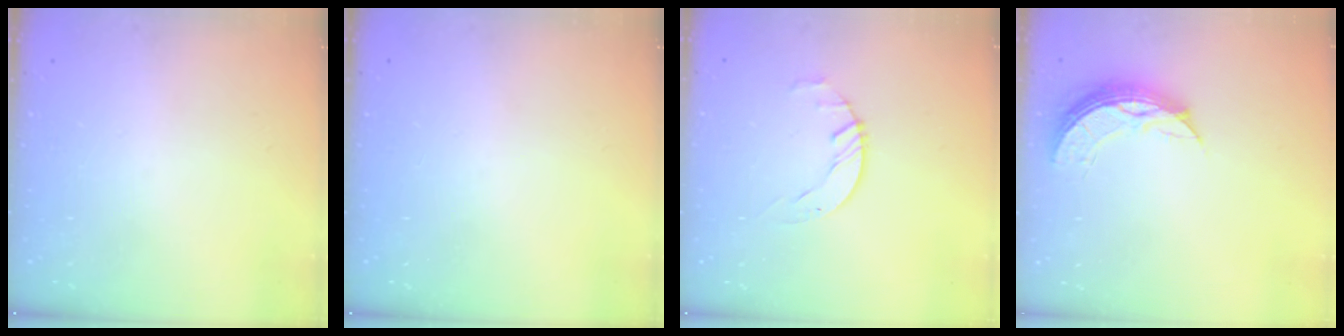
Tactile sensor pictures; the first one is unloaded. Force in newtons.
{"total": 0.0}
{"total": 1.7, "press": 1.7, "slide": 0.3}
{"total": 8.8, "press": 8.7, "slide": 0.6}